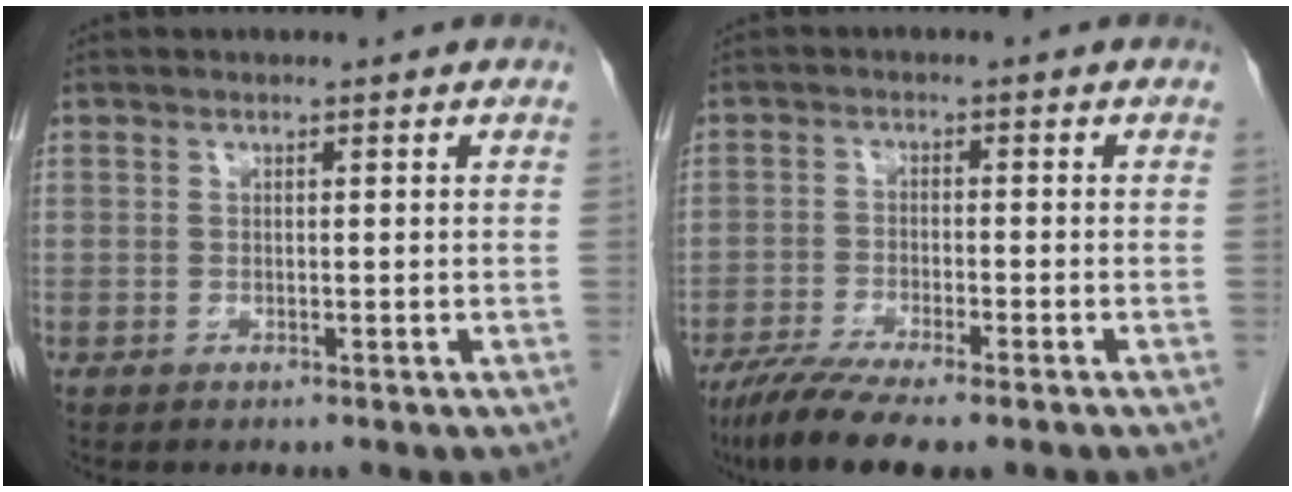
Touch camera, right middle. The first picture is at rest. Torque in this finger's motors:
{"motor_torque": [1.16, -0.97, 0.25, 0.11]}